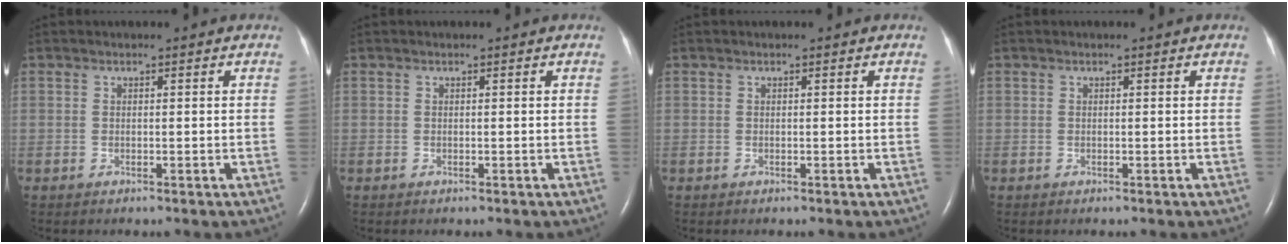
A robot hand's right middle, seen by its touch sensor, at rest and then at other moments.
{"total": 0.0}
{"total": 0.0}
{"total": 0.0}